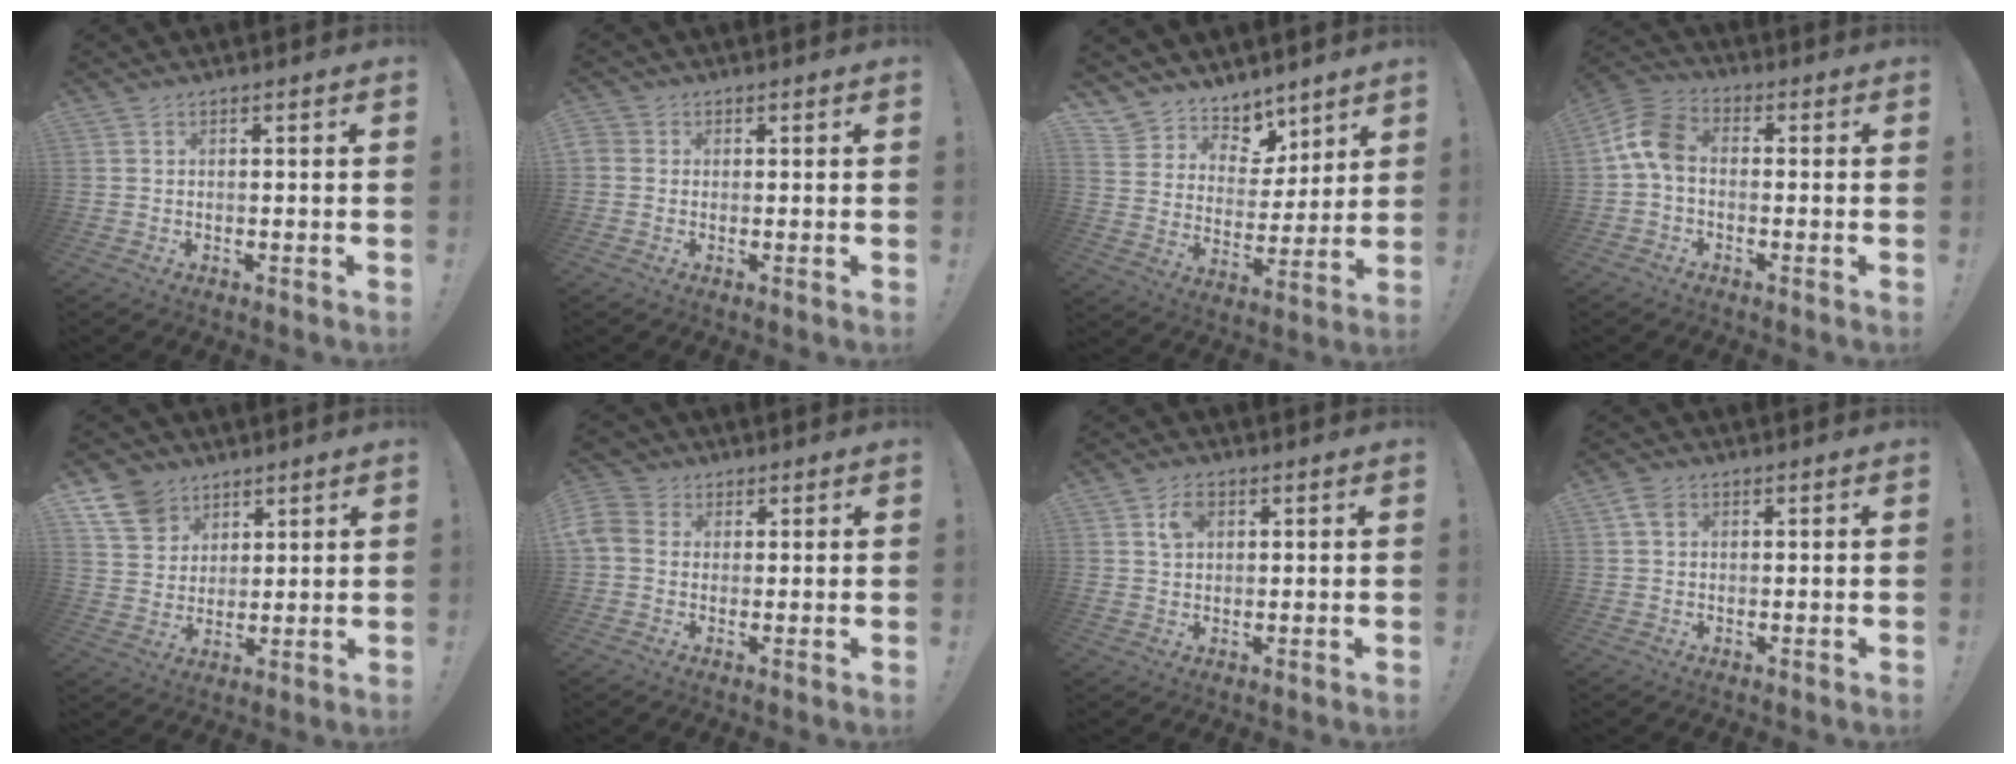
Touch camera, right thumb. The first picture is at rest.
{"total": 2.2, "force": [0.2, 2.0, 0.9], "torque": [-0.018, 0.004, 0.006]}
{"total": 8.3, "force": [6.4, 5.2, 0.3], "torque": [-0.012, -0.069, 0.127]}
{"total": 9.5, "force": [-0.1, 6.2, 7.2], "torque": [-0.146, 0.011, 0.004]}
{"total": 10.8, "force": [6.8, 7.8, 3.0], "torque": [-0.056, -0.039, 0.137]}
{"total": 6.3, "force": [0.9, 5.4, 3.1], "torque": [-0.077, 0.000, 0.018]}
{"total": 4.2, "force": [1.6, 2.9, 2.5], "torque": [-0.046, 0.004, 0.030]}
{"total": 3.1, "force": [0.9, 2.3, 1.9], "torque": [-0.034, 0.004, 0.018]}